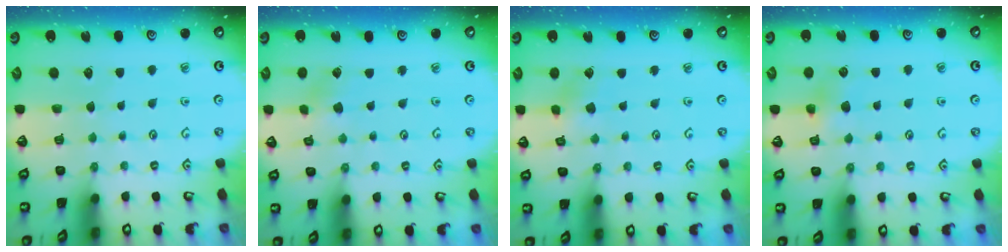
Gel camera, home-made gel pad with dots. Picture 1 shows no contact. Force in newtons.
{"total": 2.4, "press": 2.4, "slide": 0.3}
{"total": 3.2, "press": 3.2, "slide": 0.4}
{"total": 5.1, "press": 5.1, "slide": 0.5}